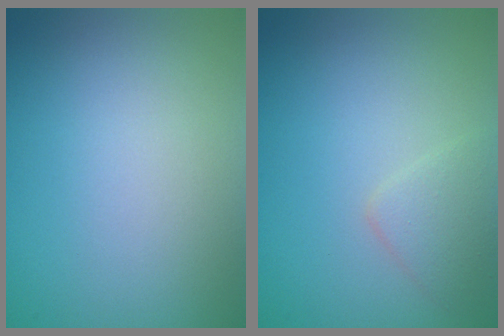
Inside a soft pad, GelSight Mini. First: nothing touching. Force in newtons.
{"total": 1.9, "press": 1.9, "slide": 0.0}